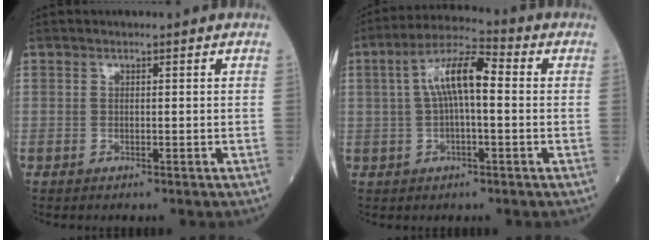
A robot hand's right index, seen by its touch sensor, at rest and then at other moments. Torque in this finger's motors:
{"motor_torque": [0.36, -0.03, 0.24, 0.09]}